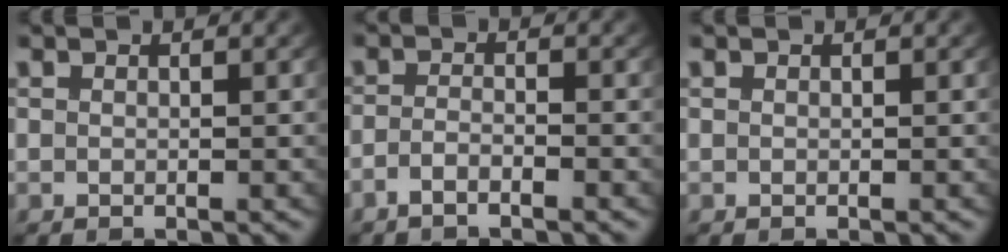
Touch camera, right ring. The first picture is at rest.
{"total": 2.3, "force": [-2.0, 0.4, 1.0], "torque": [-0.025, -0.006, -0.034]}
{"total": 0.0}